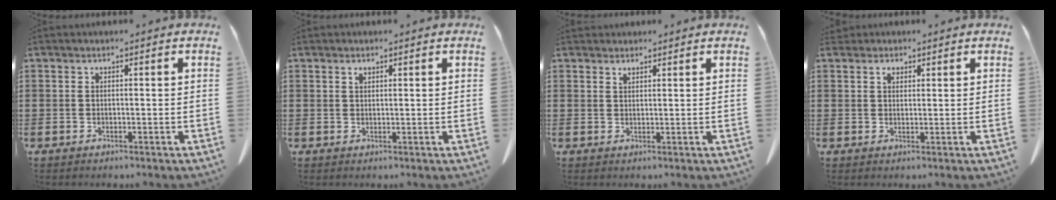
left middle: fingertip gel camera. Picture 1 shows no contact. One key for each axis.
{"total": 0.9, "fx": 0.6, "fy": 0.4, "fz": 0.5, "tx": -0.013, "ty": 0.001, "tz": 0.012}
{"total": 1.3, "fx": 1.2, "fy": 0.4, "fz": 0.3, "tx": -0.008, "ty": 0.000, "tz": 0.024}
{"total": 1.7, "fx": 1.1, "fy": 1.0, "fz": 0.7, "tx": -0.009, "ty": 0.000, "tz": 0.020}